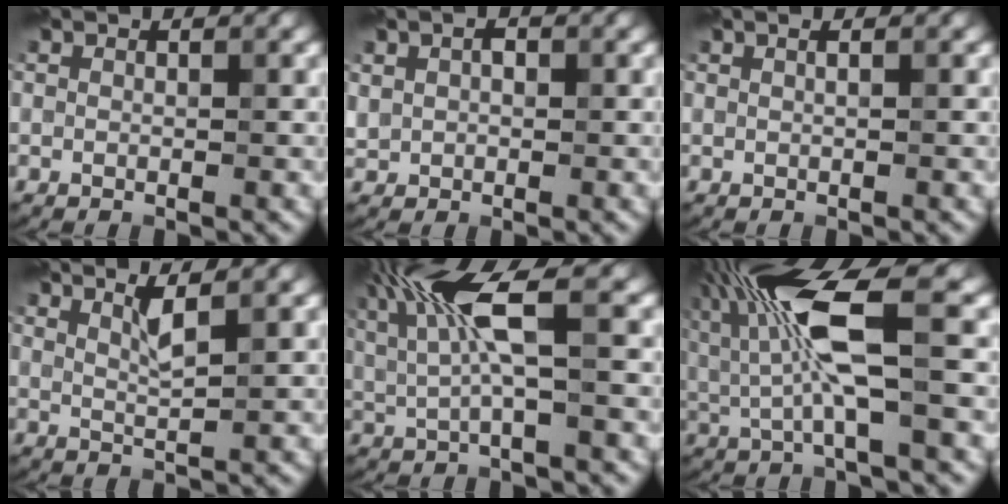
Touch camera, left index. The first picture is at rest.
{"total": 1.8, "force": [0.5, 1.4, 1.0], "torque": [-0.020, 0.004, 0.009]}
{"total": 1.1, "force": [0.5, 0.4, 0.8], "torque": [-0.002, -0.004, 0.001]}
{"total": 2.1, "force": [1.2, 0.3, 1.7], "torque": [-0.029, -0.001, 0.020]}
{"total": 7.2, "force": [2.2, 1.6, 6.7], "torque": [-0.140, 0.010, 0.040]}
{"total": 9.4, "force": [1.8, 2.3, 8.9], "torque": [-0.183, 0.004, 0.032]}